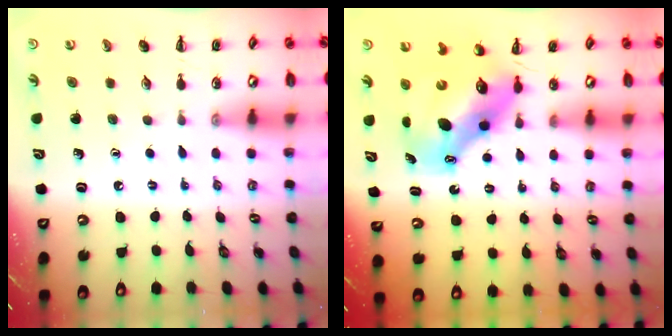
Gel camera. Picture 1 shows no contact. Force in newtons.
{"total": 10.1, "press": 9.7, "slide": 2.7}